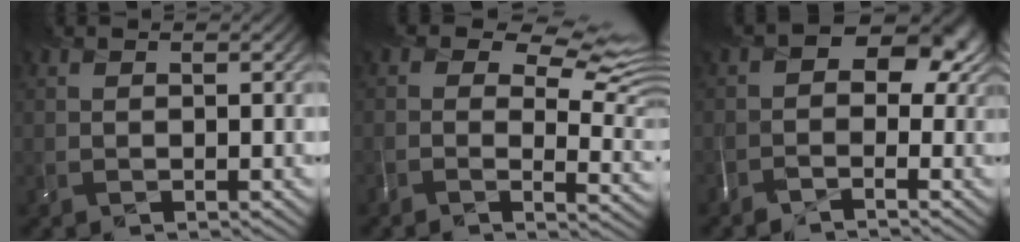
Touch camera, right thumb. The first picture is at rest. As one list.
[{"total": 9.0, "force": [3.3, 4.5, 7.1], "torque": [-0.114, 0.001, 0.056]}, {"total": 4.9, "force": [-1.2, 2.7, 4.0], "torque": [-0.048, 0.000, -0.034]}]